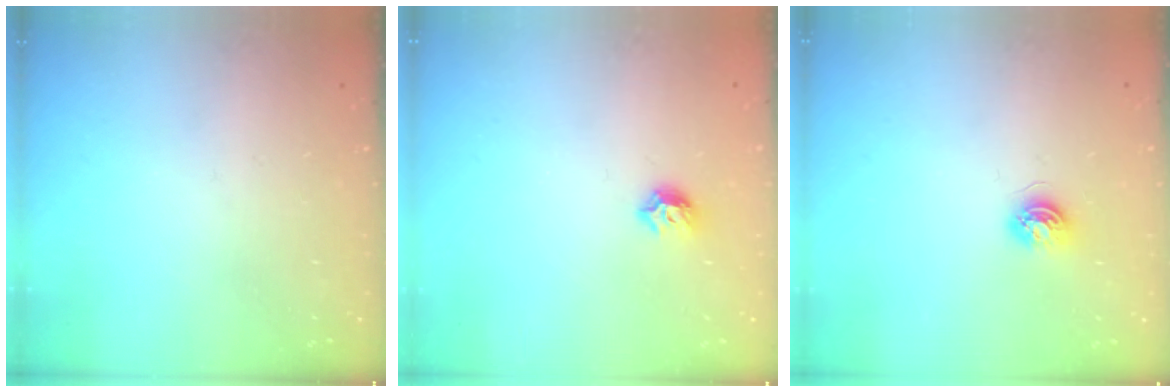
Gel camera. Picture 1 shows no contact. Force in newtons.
{"total": 6.3, "press": 6.2, "slide": 0.9}
{"total": 4.5, "press": 4.5, "slide": 0.6}